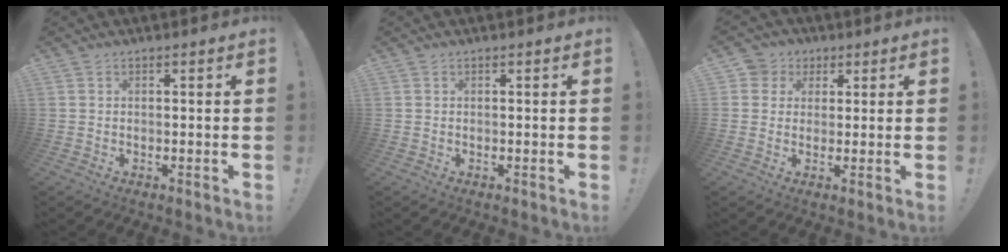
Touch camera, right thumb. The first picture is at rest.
{"total": 0.0}
{"total": 5.0, "force": [1.8, 4.6, 0.9], "torque": [-0.021, -0.003, 0.035]}